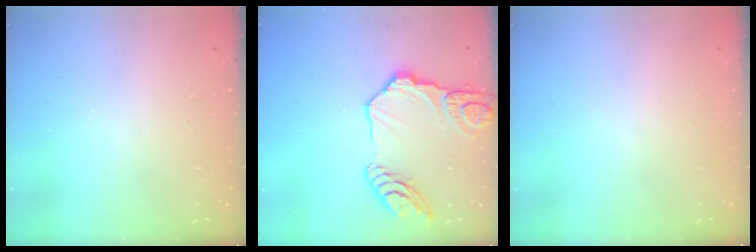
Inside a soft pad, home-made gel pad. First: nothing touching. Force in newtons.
{"total": 17.1, "press": 17.0, "slide": 1.5}
{"total": 0.0}